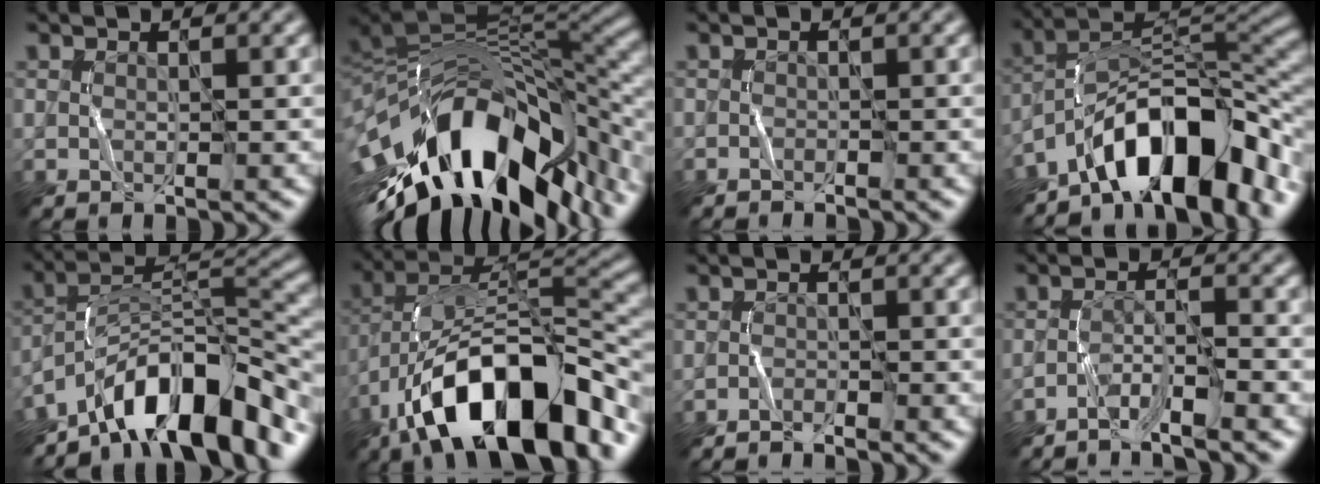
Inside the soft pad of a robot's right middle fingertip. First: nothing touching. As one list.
[{"total": 15.5, "force": [-7.1, 7.2, 11.7], "torque": [-0.196, 0.019, -0.121]}, {"total": 0.7, "force": [-0.7, 0.0, -0.2], "torque": [0.006, 0.003, -0.011]}, {"total": 11.0, "force": [-7.4, 4.2, 7.0], "torque": [-0.087, 0.021, -0.139]}, {"total": 11.1, "force": [-8.2, 3.3, 6.7], "torque": [-0.093, 0.019, -0.158]}, {"total": 14.8, "force": [-8.3, 6.0, 10.6], "torque": [-0.172, 0.022, -0.148]}, {"total": 1.5, "force": [-1.5, -0.1, 0.3], "torque": [-0.009, 0.007, -0.029]}, {"total": 3.4, "force": [-2.8, -0.1, 1.9], "torque": [-0.036, 0.012, -0.060]}]